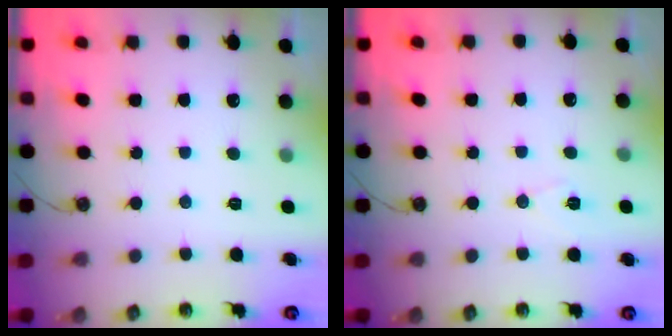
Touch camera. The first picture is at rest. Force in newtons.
{"total": 5.9, "press": 3.9, "slide": 4.4}